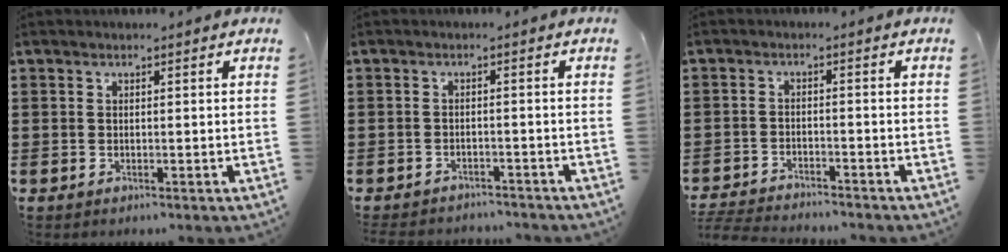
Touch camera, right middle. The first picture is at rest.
{"total": 2.2, "force": [-2.2, 0.2, 0.0], "torque": [-0.007, -0.003, -0.048]}
{"total": 3.8, "force": [-3.8, 0.1, 0.4], "torque": [-0.024, -0.008, -0.084]}